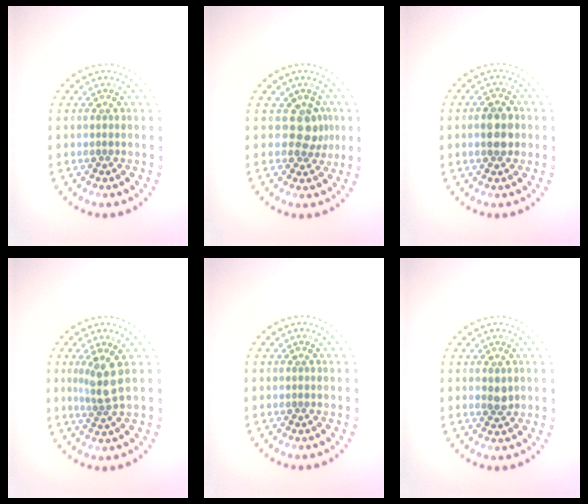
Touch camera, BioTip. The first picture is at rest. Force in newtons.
{"total": 2.2, "press": 1.7, "slide": 1.4}
{"total": 2.8, "press": 2.8, "slide": 0.3}
{"total": 2.4, "press": 1.8, "slide": 1.6}
{"total": 0.0}
{"total": 1.3, "press": 1.3, "slide": 0.2}